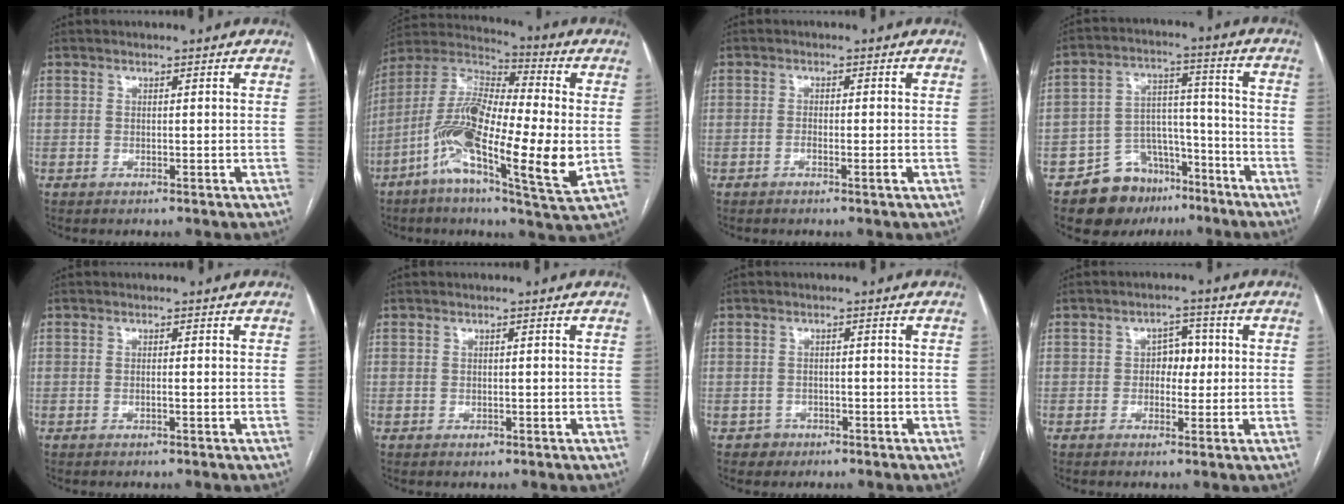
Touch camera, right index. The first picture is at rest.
{"total": 19.6, "force": [-4.1, 3.8, 18.8], "torque": [-0.368, -0.003, -0.081]}
{"total": 1.7, "force": [-0.8, 0.1, 1.5], "torque": [-0.025, 0.000, -0.015]}
{"total": 11.3, "force": [-8.0, 7.2, 3.4], "torque": [-0.046, 0.050, -0.124]}
{"total": 0.5, "force": [-0.2, -0.1, 0.5], "torque": [-0.009, 0.000, -0.003]}
{"total": 0.8, "force": [-0.3, 0.7, 0.2], "torque": [-0.001, 0.002, -0.003]}
{"total": 2.9, "force": [-1.8, 2.2, -0.5], "torque": [0.014, 0.013, -0.030]}
{"total": 3.6, "force": [0.1, 2.5, 2.6], "torque": [-0.031, 0.013, 0.000]}